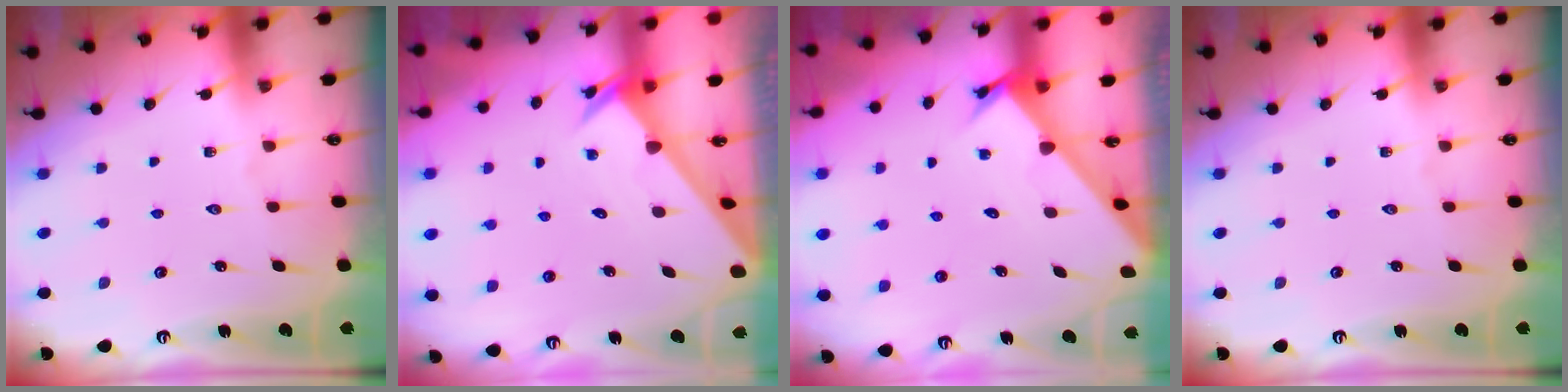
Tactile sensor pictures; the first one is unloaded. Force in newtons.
{"total": 2.0, "press": 2.0, "slide": 0.2}
{"total": 2.4, "press": 2.4, "slide": 0.0}
{"total": 0.0}